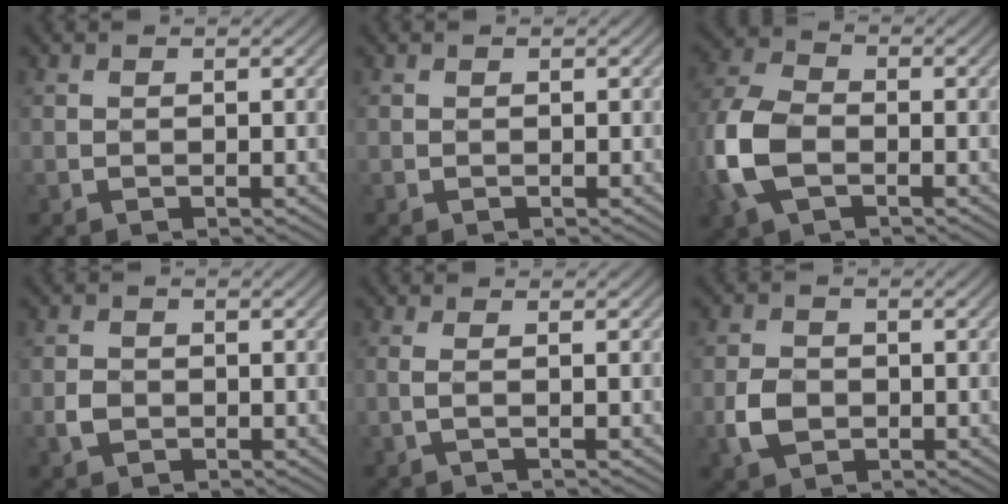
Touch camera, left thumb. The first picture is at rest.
{"total": 0.0}
{"total": 9.3, "force": [-3.1, 5.8, 6.5], "torque": [-0.188, 0.006, -0.077]}
{"total": 1.8, "force": [-1.2, 1.3, 0.5], "torque": [-0.022, 0.000, -0.025]}
{"total": 1.0, "force": [-0.3, -0.6, 0.7], "torque": [-0.017, 0.001, -0.005]}
{"total": 3.8, "force": [-1.9, 2.8, 1.9], "torque": [-0.049, 0.001, -0.037]}